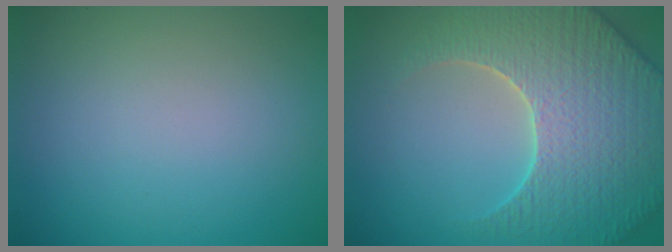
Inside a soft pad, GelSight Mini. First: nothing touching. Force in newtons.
{"total": 7.5, "press": 7.2, "slide": 2.1}